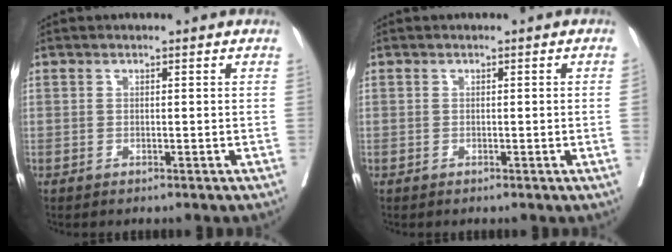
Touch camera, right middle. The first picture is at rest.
{"total": 0.7, "force": [0.0, -0.3, 0.6], "torque": [-0.006, -0.002, 0.003]}